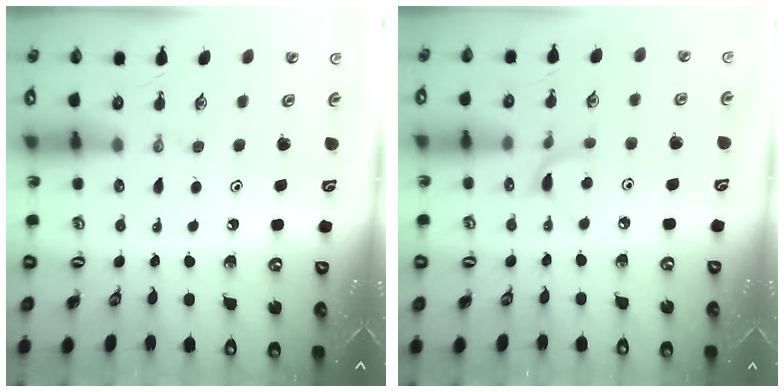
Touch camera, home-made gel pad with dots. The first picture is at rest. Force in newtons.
{"total": 4.8, "press": 4.8, "slide": 0.6}